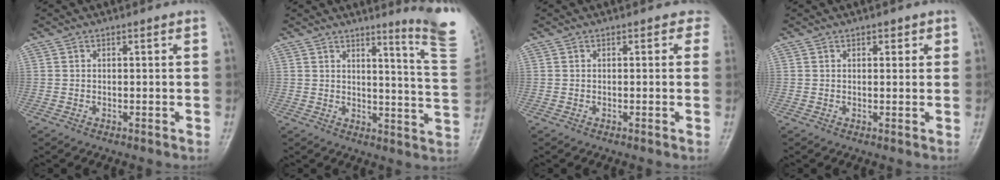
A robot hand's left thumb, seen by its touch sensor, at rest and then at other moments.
{"total": 12.1, "force": [8.5, -0.1, 8.6], "torque": [-0.100, -0.081, 0.096]}
{"total": 1.3, "force": [0.5, 1.1, 0.4], "torque": [0.026, 0.002, -0.006]}
{"total": 1.8, "force": [0.9, 1.1, 1.1], "torque": [-0.002, -0.002, 0.011]}